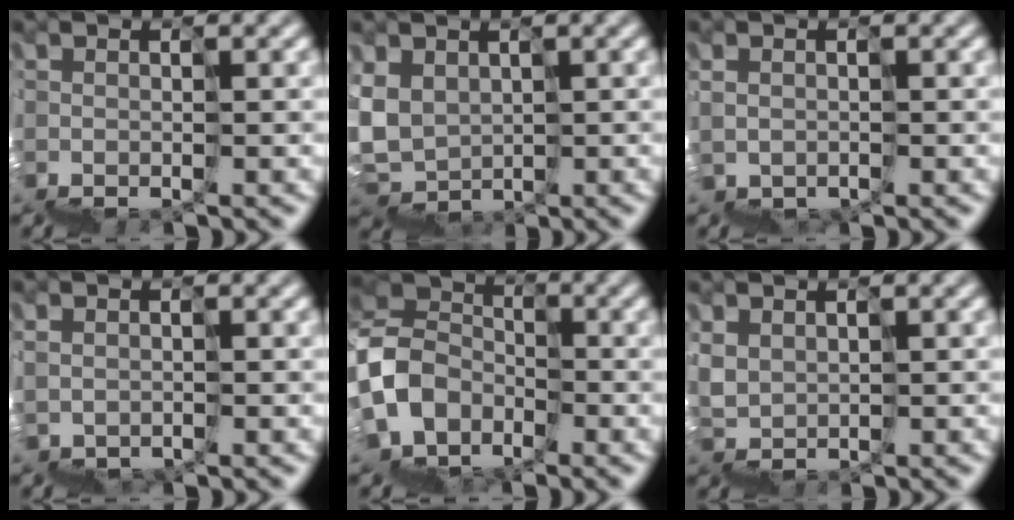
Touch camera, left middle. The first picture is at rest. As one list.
[{"total": 5.0, "force": [2.9, 3.7, 1.6], "torque": [-0.036, 0.018, 0.056]}, {"total": 0.9, "force": [0.1, 0.9, 0.4], "torque": [-0.003, 0.001, 0.003]}, {"total": 1.0, "force": [-0.1, 0.8, 0.6], "torque": [-0.011, -0.002, 0.002]}, {"total": 4.9, "force": [-0.9, 4.2, 2.4], "torque": [-0.058, 0.012, -0.033]}, {"total": 3.4, "force": [2.4, 2.1, 1.1], "torque": [-0.014, 0.012, 0.054]}]